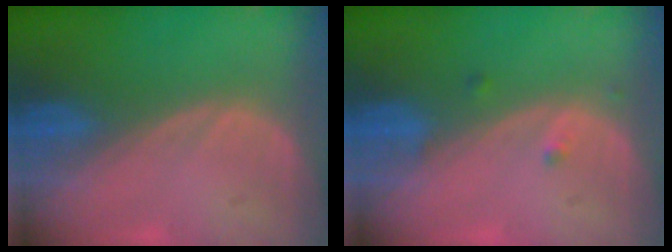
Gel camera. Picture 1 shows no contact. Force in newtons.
{"total": 1.1, "press": 1.1, "slide": 0.1}